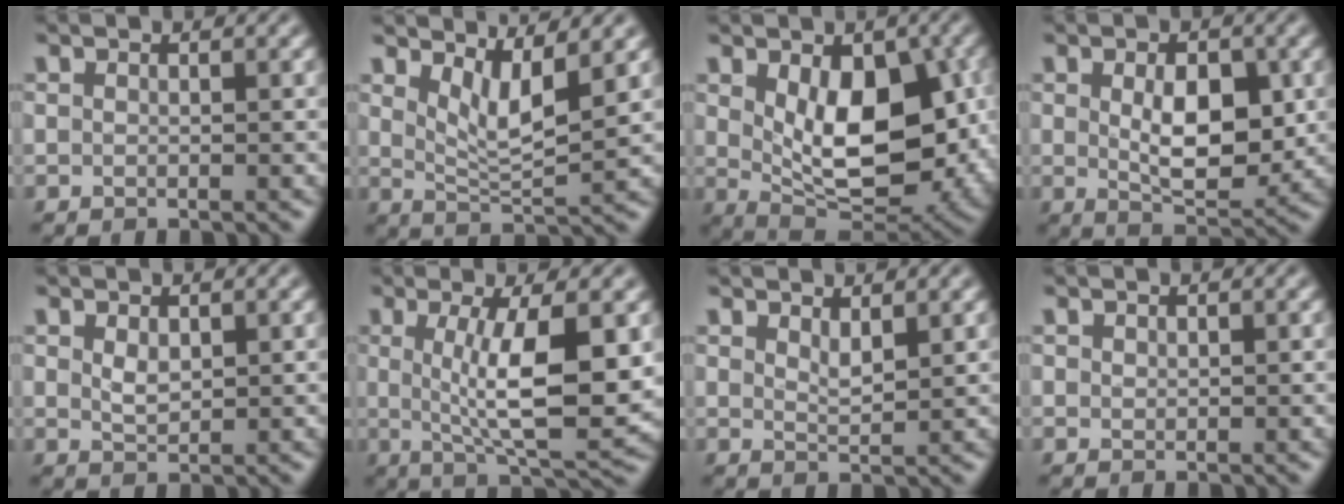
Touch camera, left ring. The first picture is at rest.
{"total": 4.0, "force": [2.3, 1.0, 3.1], "torque": [-0.057, -0.013, 0.043]}
{"total": 10.4, "force": [0.8, 5.7, 8.7], "torque": [-0.140, -0.018, 0.027]}
{"total": 5.9, "force": [0.3, 3.2, 4.9], "torque": [-0.079, -0.008, 0.011]}
{"total": 1.5, "force": [0.6, 0.9, 1.1], "torque": [-0.023, -0.003, 0.017]}
{"total": 8.3, "force": [0.8, 2.1, 8.0], "torque": [-0.127, -0.013, 0.021]}
{"total": 1.6, "force": [1.2, 0.4, 1.1], "torque": [-0.021, -0.003, 0.022]}
{"total": 0.5, "force": [0.4, 0.4, 0.1], "torque": [-0.002, -0.001, 0.009]}